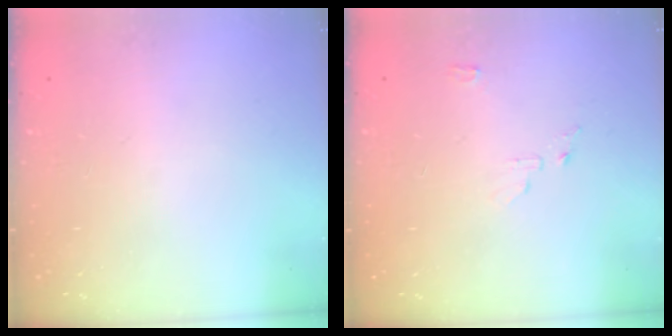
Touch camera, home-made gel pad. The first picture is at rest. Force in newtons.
{"total": 4.7, "press": 4.6, "slide": 0.6}